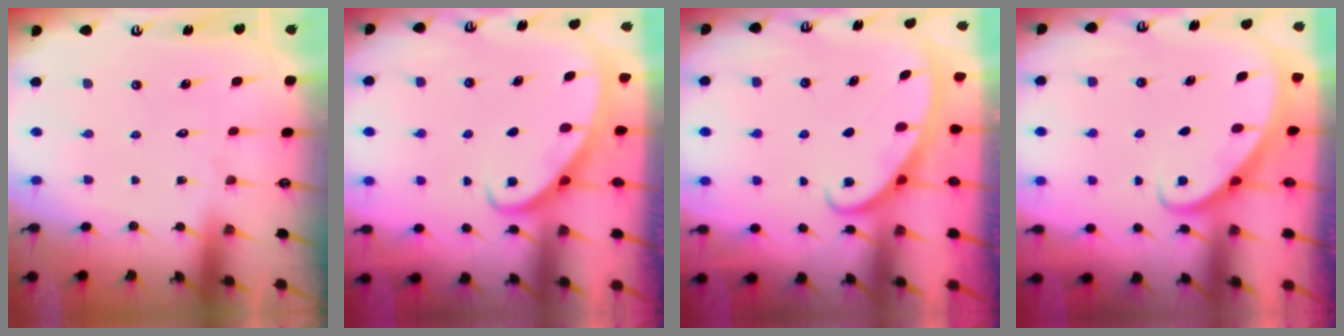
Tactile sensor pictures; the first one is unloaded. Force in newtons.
{"total": 2.8, "press": 2.7, "slide": 0.4}
{"total": 2.8, "press": 2.8, "slide": 0.4}
{"total": 2.8, "press": 2.8, "slide": 0.2}